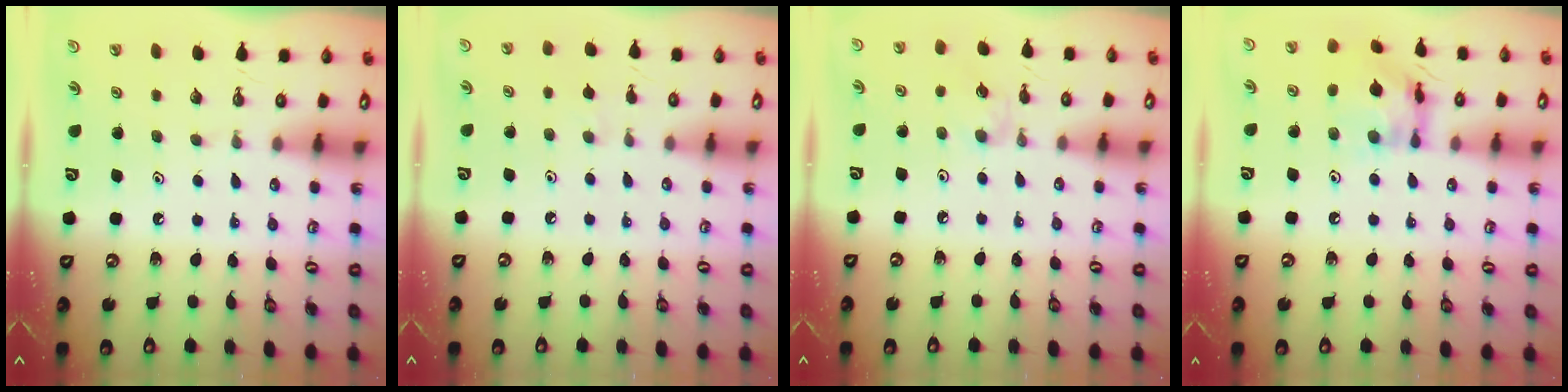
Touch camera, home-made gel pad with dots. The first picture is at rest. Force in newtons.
{"total": 3.8, "press": 3.7, "slide": 0.7}
{"total": 1.3, "press": 1.2, "slide": 0.4}
{"total": 13.5, "press": 13.4, "slide": 1.1}